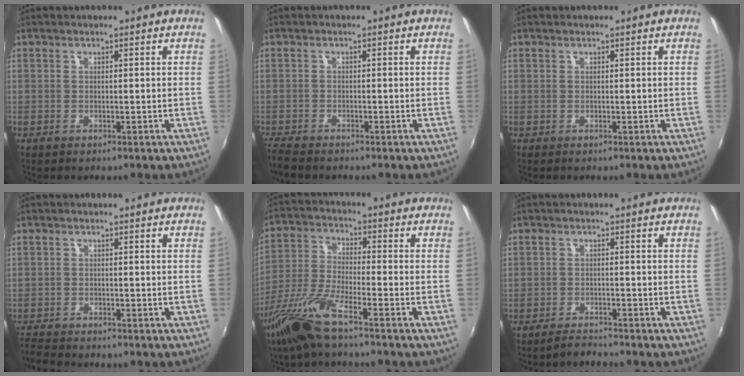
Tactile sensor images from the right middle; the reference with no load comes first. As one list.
[{"total": 3.8, "force": [-3.5, 0.7, 1.3], "torque": [-0.038, -0.021, -0.072]}, {"total": 0.0}, {"total": 3.7, "force": [-3.7, 0.3, 0.6], "torque": [-0.029, -0.018, -0.075]}, {"total": 11.8, "force": [-8.1, 1.5, 8.4], "torque": [-0.186, -0.023, -0.164]}, {"total": 2.3, "force": [-2.2, 0.3, 0.4], "torque": [-0.017, -0.004, -0.041]}]